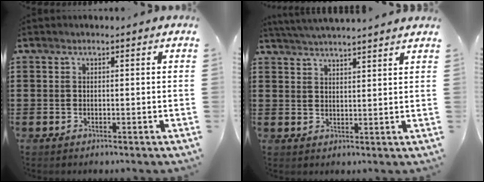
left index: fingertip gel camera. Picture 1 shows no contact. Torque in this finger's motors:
{"motor_torque": [0.43, -0.57, 0.17, 0.12]}